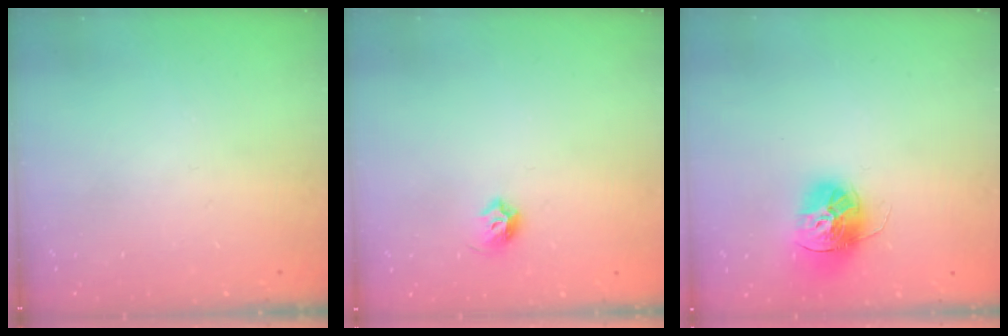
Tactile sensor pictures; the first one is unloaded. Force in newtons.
{"total": 5.6, "press": 5.5, "slide": 1.3}
{"total": 14.6, "press": 14.5, "slide": 1.3}